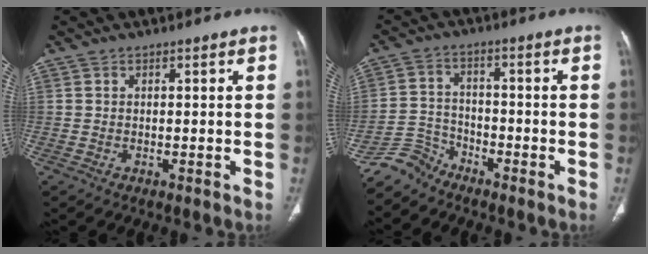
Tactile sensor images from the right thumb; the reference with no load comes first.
{"total": 5.0, "force": [-4.7, 1.6, -0.5], "torque": [0.010, 0.030, -0.101]}